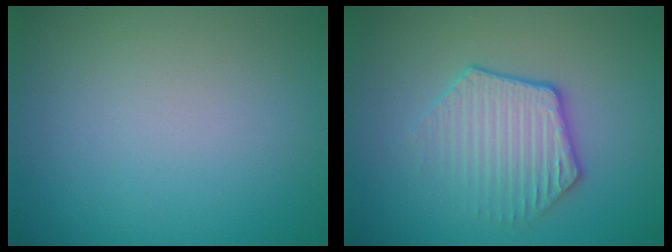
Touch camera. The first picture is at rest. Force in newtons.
{"total": 3.6, "press": 3.2, "slide": 1.6}